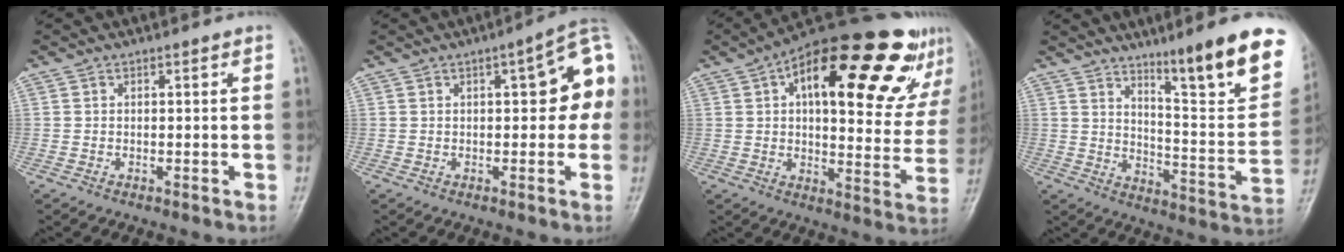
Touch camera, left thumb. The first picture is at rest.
{"total": 10.7, "force": [1.5, 4.6, 9.6], "torque": [-0.076, 0.026, 0.007]}
{"total": 28.9, "force": [14.0, 11.6, 22.5], "torque": [-0.283, 0.010, 0.199]}
{"total": 19.3, "force": [12.1, 2.9, 14.7], "torque": [-0.168, -0.076, 0.185]}